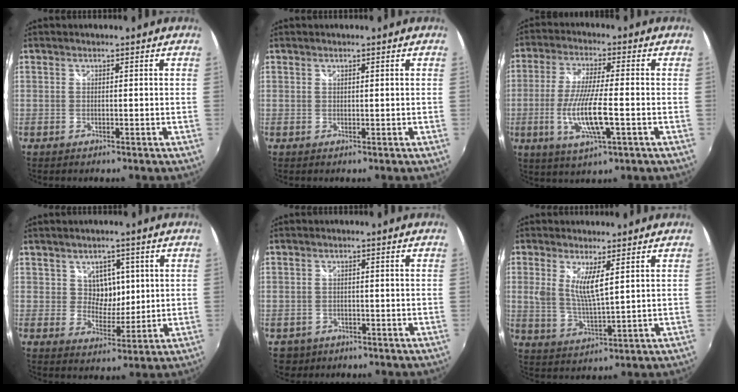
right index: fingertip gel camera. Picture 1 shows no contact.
{"total": 0.0}
{"total": 11.5, "force": [-3.0, 2.0, 10.9], "torque": [-0.218, -0.016, -0.057]}
{"total": 5.3, "force": [1.7, 4.4, 2.5], "torque": [-0.033, 0.004, 0.032]}
{"total": 3.3, "force": [-1.3, 3.0, 0.5], "torque": [-0.020, 0.000, -0.016]}
{"total": 6.3, "force": [2.4, 1.3, 5.7], "torque": [-0.113, -0.014, 0.046]}